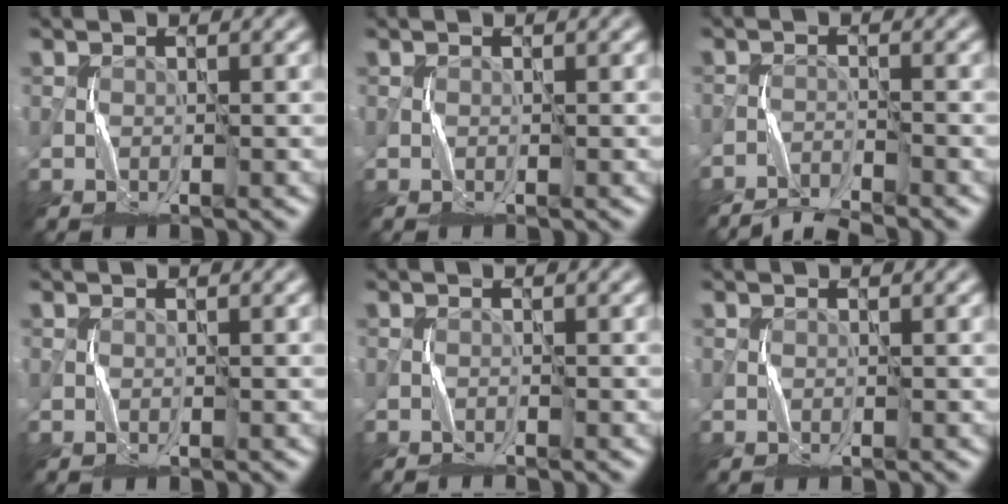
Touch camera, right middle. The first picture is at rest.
{"total": 0.0}
{"total": 3.9, "force": [-3.8, 0.2, 1.0], "torque": [-0.022, -0.008, -0.070]}
{"total": 0.0}
{"total": 0.6, "force": [-0.6, 0.0, 0.0], "torque": [0.001, 0.002, -0.013]}
{"total": 0.0}